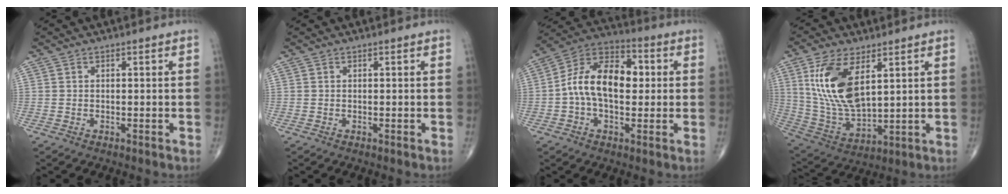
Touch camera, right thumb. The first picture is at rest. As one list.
[{"total": 0.0}, {"total": 14.7, "force": [0.5, 8.9, 11.7], "torque": [-0.186, 0.034, -0.004]}, {"total": 15.2, "force": [5.5, 7.2, 12.2], "torque": [-0.239, -0.023, 0.122]}]